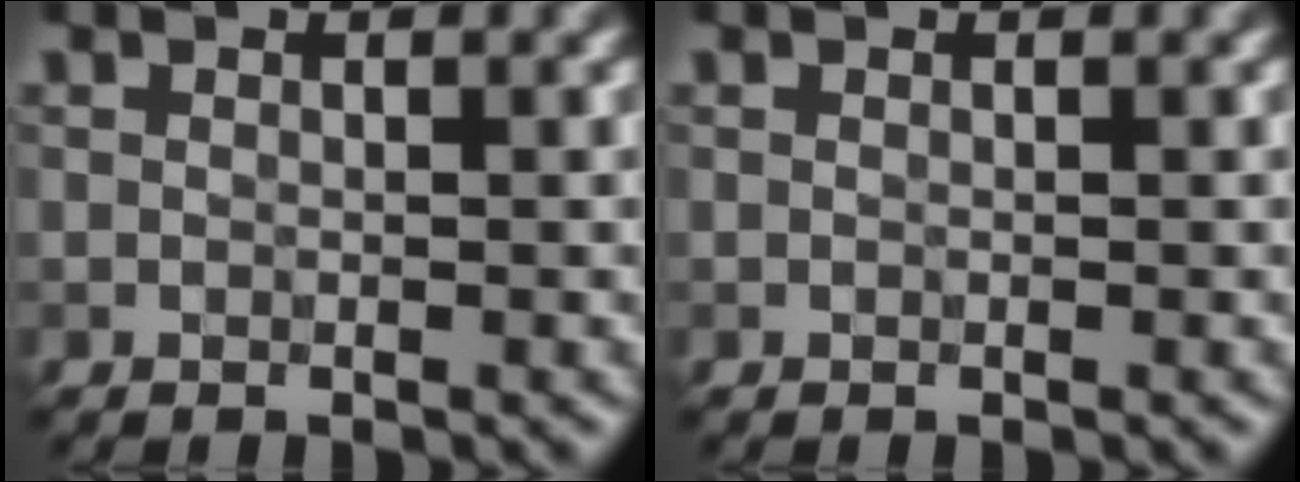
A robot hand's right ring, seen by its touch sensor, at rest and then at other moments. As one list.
[{"total": 0.0}]